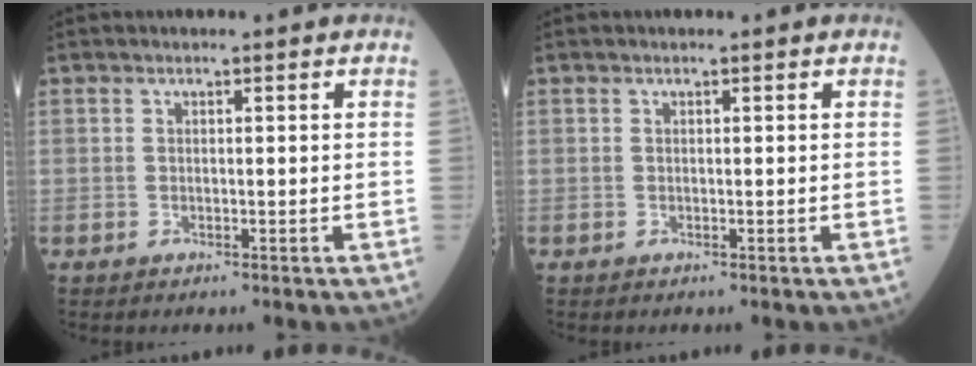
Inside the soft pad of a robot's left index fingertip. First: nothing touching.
{"total": 0.0}